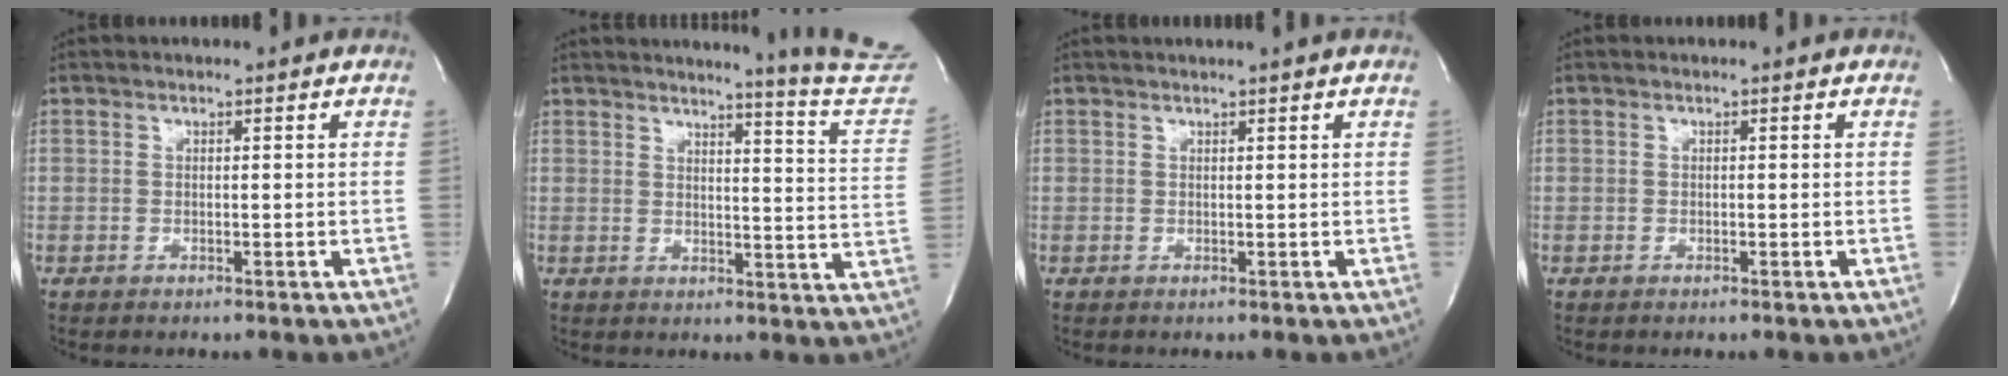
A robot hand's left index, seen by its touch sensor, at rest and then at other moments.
{"total": 14.2, "force": [13.8, -2.3, 2.9], "torque": [-0.040, -0.131, 0.140]}
{"total": 1.7, "force": [1.4, -0.6, 0.7], "torque": [-0.015, 0.001, 0.024]}
{"total": 0.0}